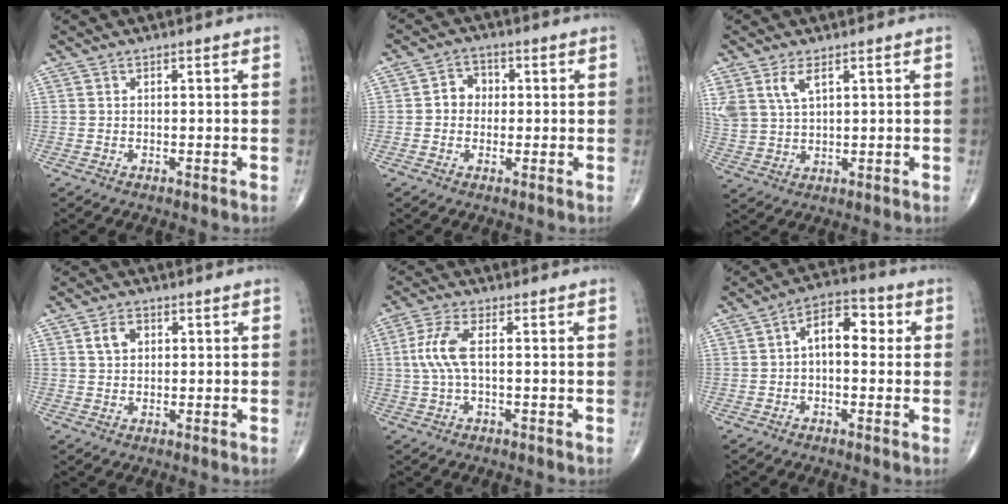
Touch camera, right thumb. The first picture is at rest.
{"total": 4.1, "force": [0.0, 3.6, 1.9], "torque": [-0.010, 0.013, -0.009]}
{"total": 6.3, "force": [3.3, 3.0, 4.4], "torque": [-0.096, -0.007, 0.075]}
{"total": 3.5, "force": [1.2, 2.5, 2.1], "torque": [-0.030, 0.002, 0.021]}
{"total": 6.2, "force": [0.4, 2.1, 5.8], "torque": [-0.152, 0.012, 0.006]}
{"total": 8.3, "force": [0.9, 4.7, 6.8], "torque": [-0.080, 0.027, 0.004]}